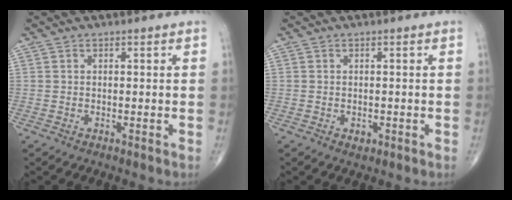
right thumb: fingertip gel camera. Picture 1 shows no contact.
{"total": 1.1, "force": [-0.4, 0.8, 0.7], "torque": [-0.007, 0.000, -0.003]}